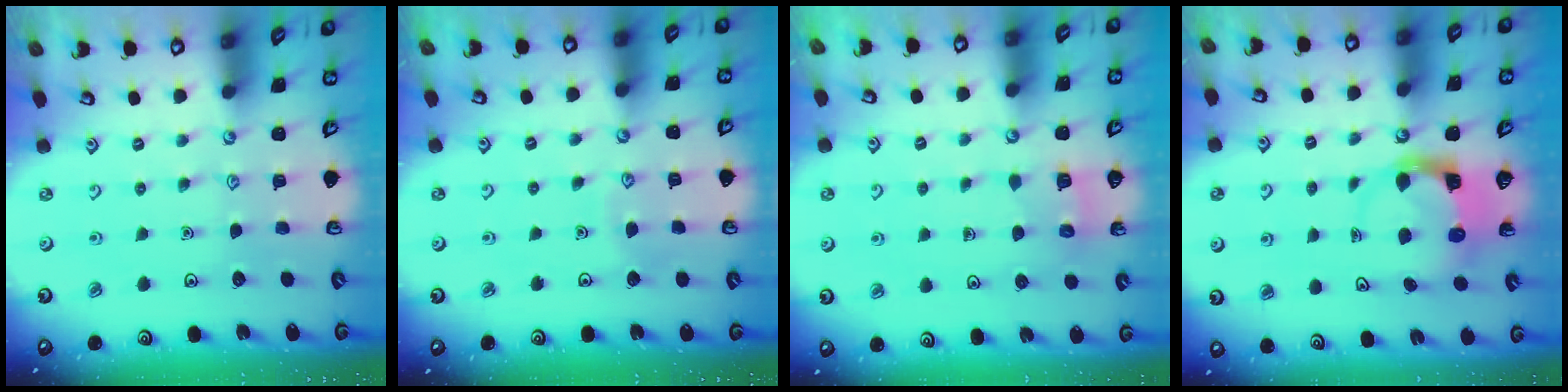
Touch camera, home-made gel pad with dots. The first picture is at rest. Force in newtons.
{"total": 3.4, "press": 3.3, "slide": 0.3}
{"total": 2.2, "press": 2.2, "slide": 0.1}
{"total": 3.6, "press": 3.6, "slide": 0.6}